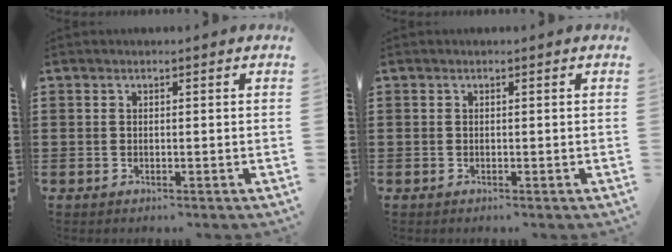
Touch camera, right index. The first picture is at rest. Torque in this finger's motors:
{"motor_torque": [-0.07, -0.16, -0.01, -0.01]}